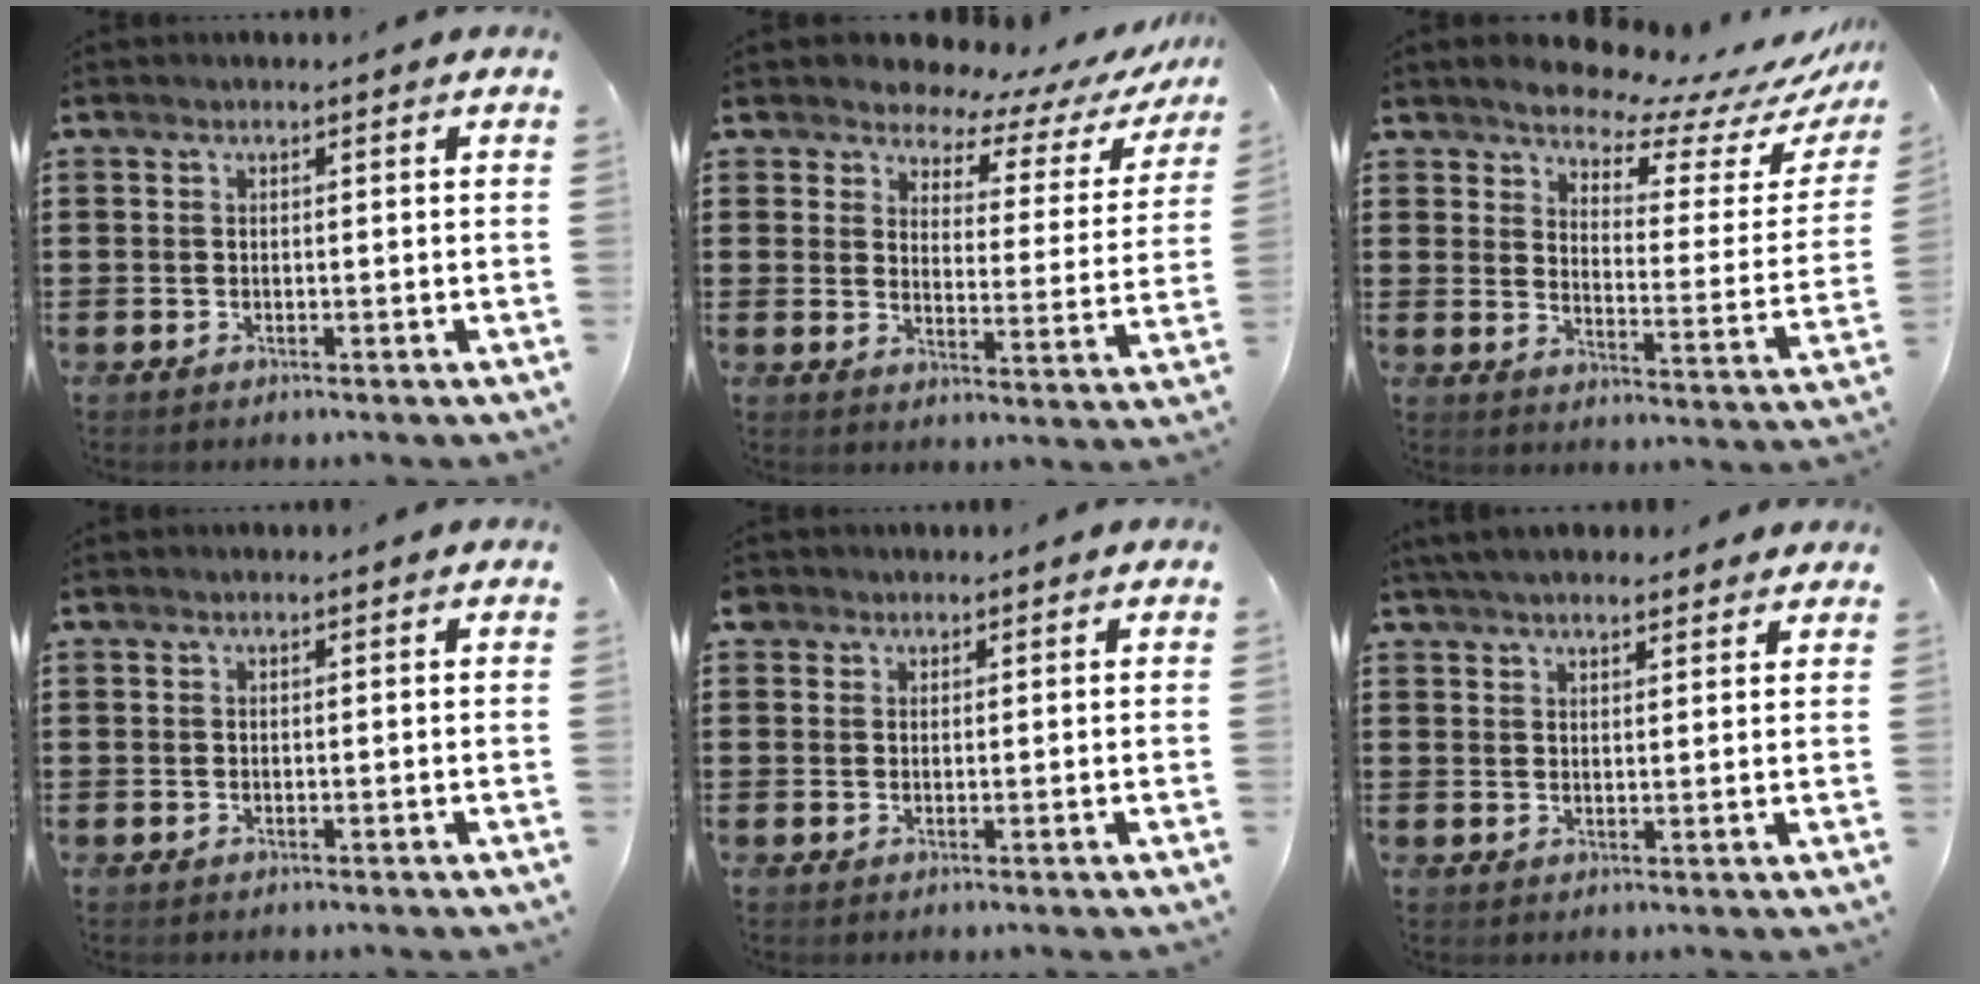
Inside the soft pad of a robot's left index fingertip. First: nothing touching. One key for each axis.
{"total": 5.0, "fx": 4.6, "fy": 1.7, "fz": 0.9, "tx": -0.041, "ty": -0.036, "tz": 0.076}
{"total": 6.5, "fx": 6.3, "fy": 0.7, "fz": 1.1, "tx": -0.042, "ty": -0.055, "tz": 0.107}
{"total": 0.0}
{"total": 1.4, "fx": 1.0, "fy": 1.0, "fz": 0.1, "tx": -0.006, "ty": 0.006, "tz": 0.020}
{"total": 3.9, "fx": 3.7, "fy": 0.9, "fz": 1.0, "tx": -0.029, "ty": -0.002, "tz": 0.070}